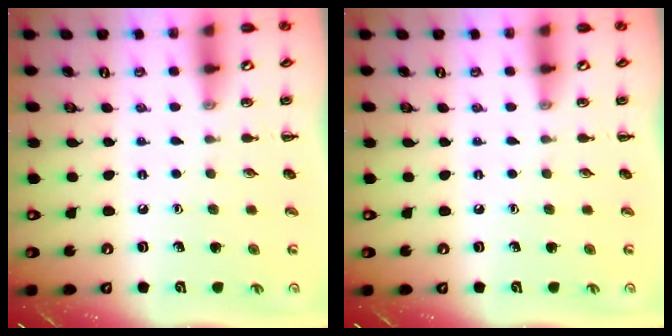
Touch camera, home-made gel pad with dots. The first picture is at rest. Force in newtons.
{"total": 0.0}